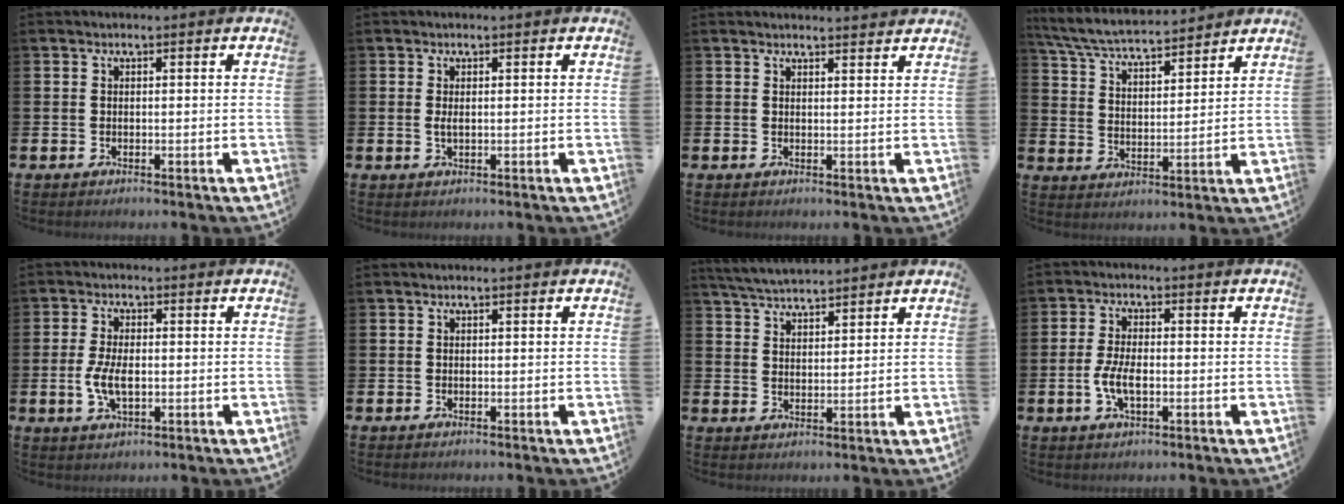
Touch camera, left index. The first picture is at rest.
{"total": 1.1, "force": [0.2, 0.3, 1.0], "torque": [-0.005, -0.004, -0.002]}
{"total": 1.7, "force": [1.7, 0.0, 0.0], "torque": [0.009, -0.012, 0.029]}
{"total": 6.3, "force": [6.0, 0.8, 1.6], "torque": [-0.057, -0.037, 0.104]}
{"total": 4.4, "force": [-0.4, 2.2, 3.8], "torque": [-0.070, 0.000, -0.011]}
{"total": 0.0}
{"total": 4.5, "force": [4.4, 0.3, 0.7], "torque": [-0.031, -0.017, 0.082]}
{"total": 4.5, "force": [-0.9, 2.0, 3.9], "torque": [-0.075, -0.003, -0.020]}